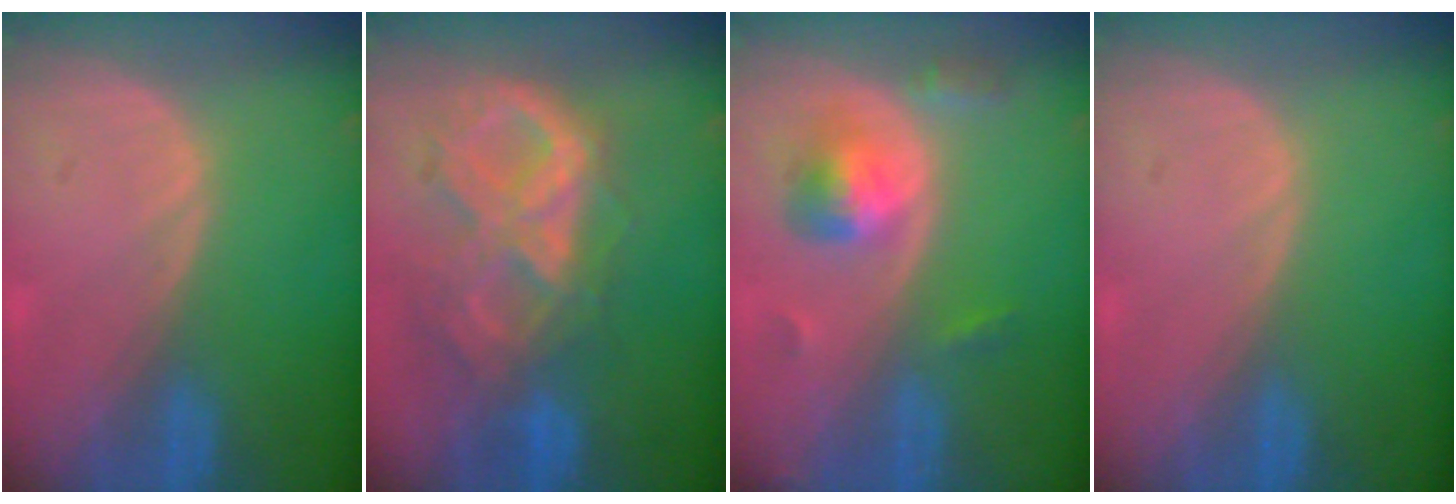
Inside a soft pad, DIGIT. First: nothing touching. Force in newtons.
{"total": 10.5, "press": 9.0, "slide": 5.5}
{"total": 5.6, "press": 5.1, "slide": 2.2}
{"total": 0.0}